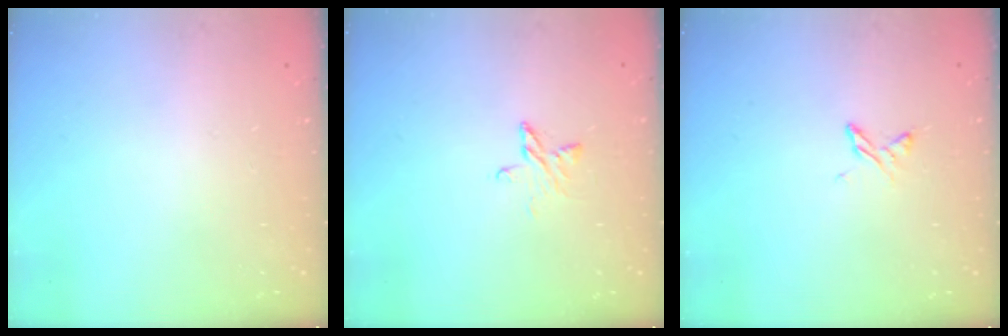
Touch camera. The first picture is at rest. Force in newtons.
{"total": 4.7, "press": 4.7, "slide": 0.4}
{"total": 4.1, "press": 4.0, "slide": 0.5}